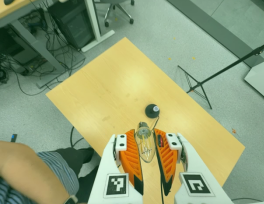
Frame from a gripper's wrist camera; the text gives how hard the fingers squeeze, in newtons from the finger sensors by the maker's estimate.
{"total": 20.6, "left": 24.0, "right": 17.3}